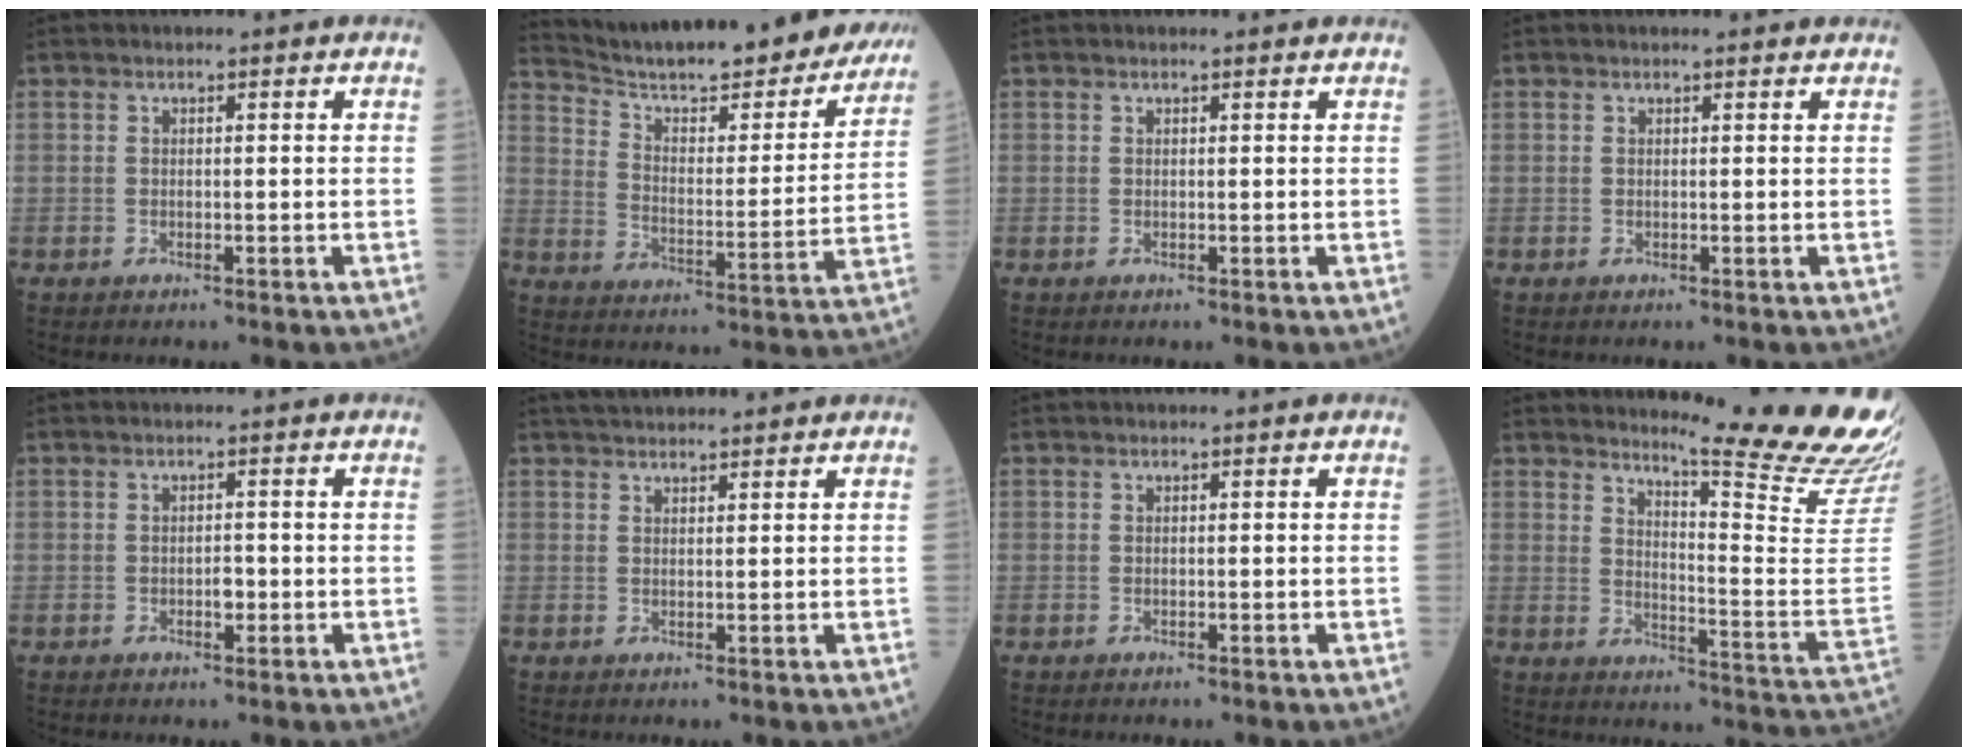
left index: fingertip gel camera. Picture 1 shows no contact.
{"total": 25.0, "force": [22.8, 3.8, 9.6], "torque": [-0.148, -0.045, 0.308]}
{"total": 0.9, "force": [0.8, 0.1, 0.2], "torque": [-0.009, 0.001, 0.007]}
{"total": 2.0, "force": [1.9, 0.4, 0.5], "torque": [-0.012, 0.005, 0.014]}
{"total": 1.5, "force": [-0.7, 0.8, 1.1], "torque": [-0.016, -0.001, -0.011]}
{"total": 6.9, "force": [6.3, 1.1, 2.6], "torque": [-0.039, 0.035, 0.094]}
{"total": 0.0}
{"total": 19.3, "force": [17.4, -1.8, 8.2], "torque": [-0.128, -0.142, 0.209]}